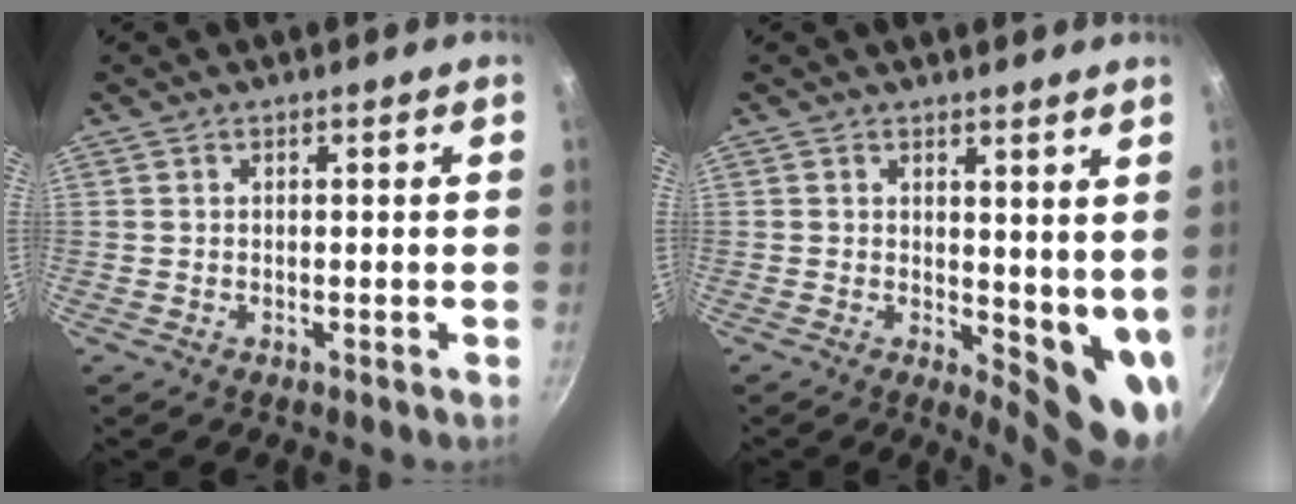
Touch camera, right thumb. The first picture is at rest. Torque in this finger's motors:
{"motor_torque": [-0.16, 1.20, 1.92, -0.26, 0.11]}